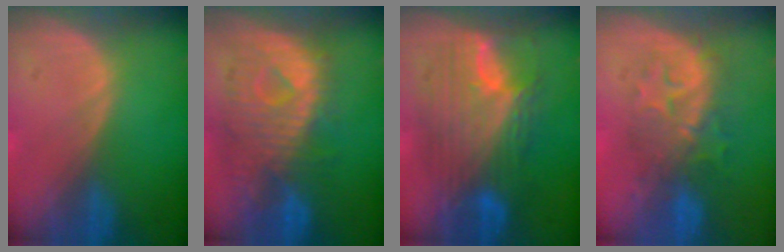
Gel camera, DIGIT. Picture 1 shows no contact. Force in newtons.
{"total": 10.8, "press": 9.6, "slide": 4.9}
{"total": 10.9, "press": 10.9, "slide": 0.8}
{"total": 7.9, "press": 7.7, "slide": 1.7}